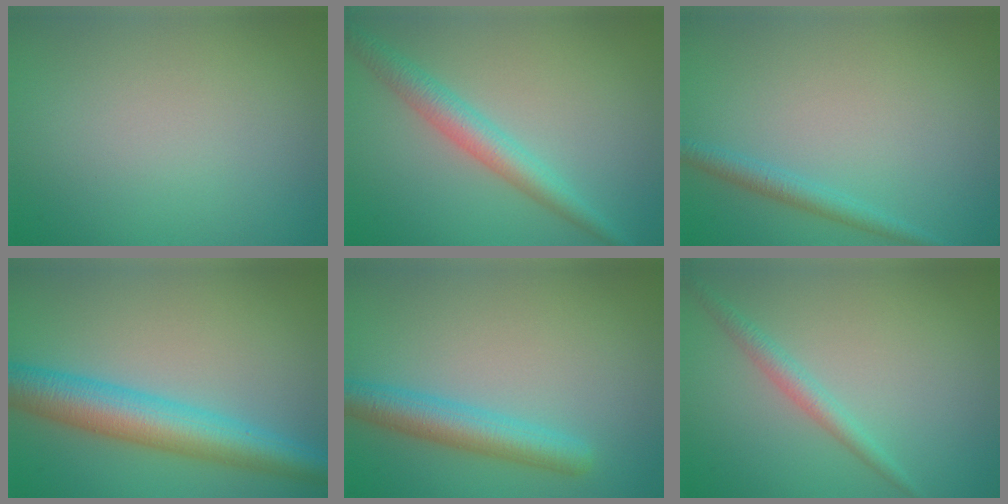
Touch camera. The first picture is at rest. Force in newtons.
{"total": 3.5, "press": 3.5, "slide": 0.1}
{"total": 1.9, "press": 1.9, "slide": 0.1}
{"total": 7.1, "press": 7.1, "slide": 0.1}
{"total": 4.2, "press": 4.2, "slide": 0.1}
{"total": 1.9, "press": 1.9, "slide": 0.0}